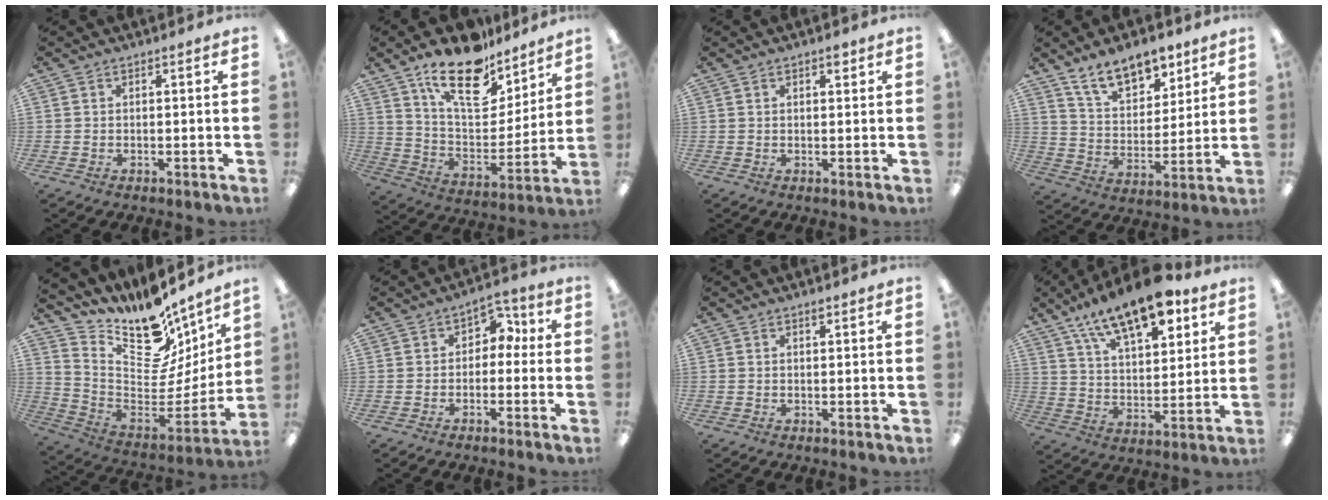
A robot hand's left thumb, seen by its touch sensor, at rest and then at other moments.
{"total": 19.3, "force": [14.3, 8.5, 9.9], "torque": [-0.162, -0.090, 0.248]}
{"total": 2.0, "force": [1.2, 1.0, 1.3], "torque": [-0.011, -0.004, 0.017]}
{"total": 13.0, "force": [9.8, 6.1, 6.0], "torque": [-0.087, -0.052, 0.178]}
{"total": 15.5, "force": [11.7, 7.5, 6.8], "torque": [-0.095, -0.120, 0.198]}
{"total": 4.1, "force": [0.0, 3.3, 2.4], "torque": [-0.034, 0.007, -0.005]}
{"total": 0.6, "force": [0.5, 0.1, 0.3], "torque": [-0.007, 0.001, 0.009]}
{"total": 17.9, "force": [12.4, 7.1, 10.7], "torque": [-0.175, -0.065, 0.212]}